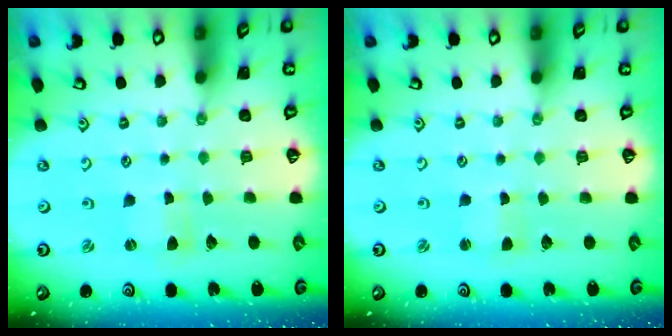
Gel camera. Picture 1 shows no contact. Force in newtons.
{"total": 1.1, "press": 1.0, "slide": 0.2}